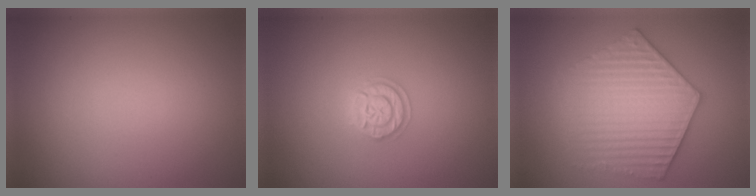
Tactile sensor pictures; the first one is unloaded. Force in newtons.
{"total": 2.0, "press": 1.9, "slide": 0.3}
{"total": 6.1, "press": 6.1, "slide": 0.9}